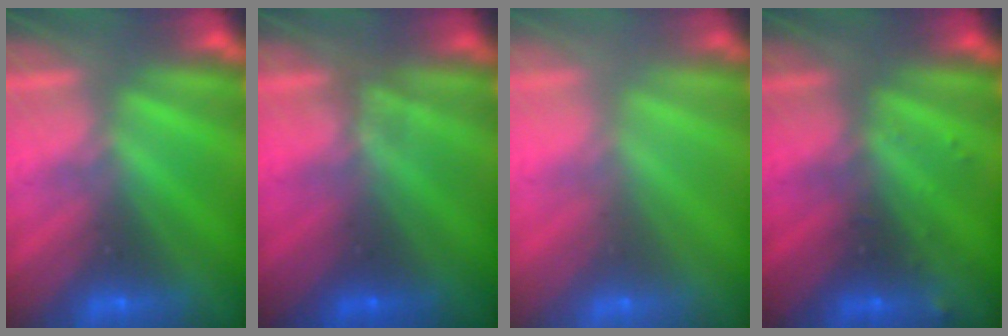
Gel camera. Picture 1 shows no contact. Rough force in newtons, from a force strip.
{"total": 1.1}
{"total": 2.5}
{"total": 2.9}